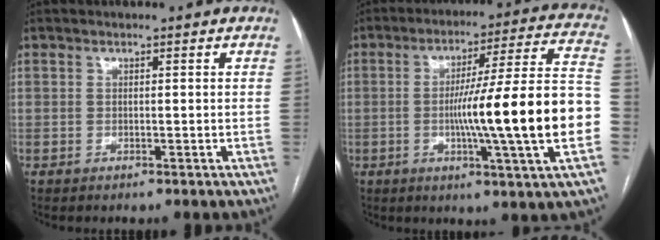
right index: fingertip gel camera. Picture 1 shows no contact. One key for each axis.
{"total": 21.0, "fx": -3.8, "fy": -1.1, "fz": 20.6, "tx": -0.271, "ty": 0.008, "tz": -0.065}